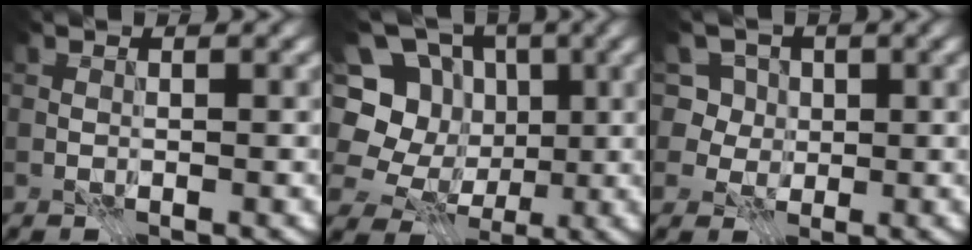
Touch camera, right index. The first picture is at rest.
{"total": 10.3, "force": [1.2, 9.2, 4.4], "torque": [-0.099, 0.039, -0.014]}
{"total": 6.9, "force": [2.9, 5.8, 2.5], "torque": [-0.031, 0.016, 0.028]}